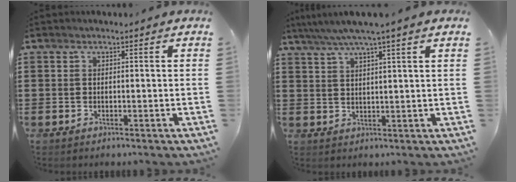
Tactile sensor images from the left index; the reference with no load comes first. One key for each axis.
{"total": 4.0, "fx": 2.9, "fy": -0.5, "fz": 2.7, "tx": -0.060, "ty": -0.007, "tz": 0.050}